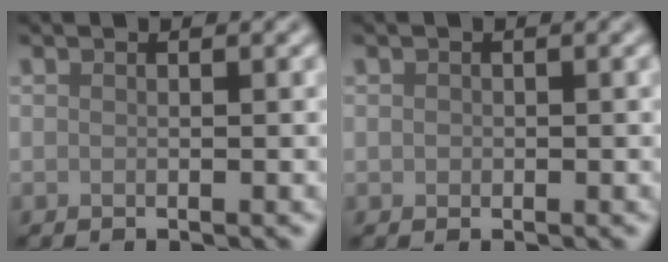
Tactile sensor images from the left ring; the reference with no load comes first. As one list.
[{"total": 0.6, "force": [0.0, 0.6, 0.1], "torque": [0.003, -0.003, -0.002]}]